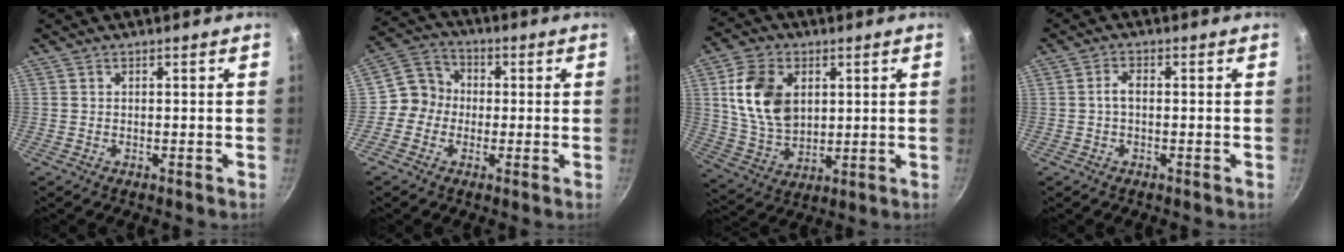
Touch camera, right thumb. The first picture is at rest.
{"total": 7.0, "force": [-0.8, 6.6, 2.2], "torque": [-0.001, 0.020, -0.037]}
{"total": 13.9, "force": [3.2, 9.7, 9.4], "torque": [-0.157, -0.015, 0.071]}
{"total": 2.4, "force": [-0.2, 1.3, 1.9], "torque": [-0.035, 0.012, -0.006]}